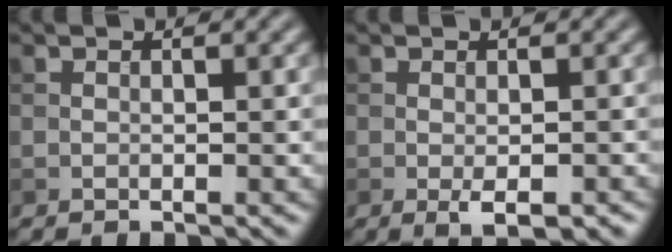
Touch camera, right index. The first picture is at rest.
{"total": 2.4, "force": [-1.0, 0.8, 2.0], "torque": [-0.034, -0.006, -0.012]}